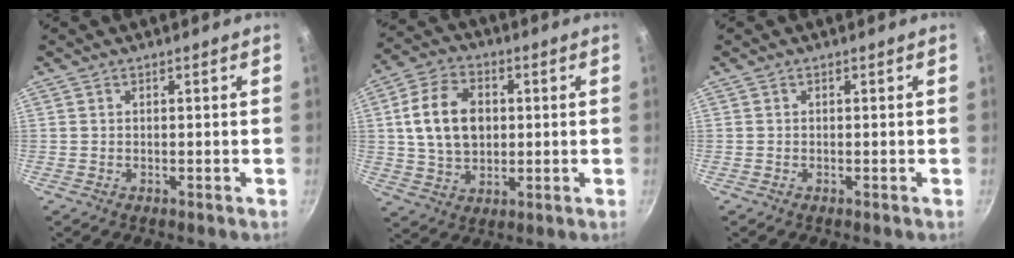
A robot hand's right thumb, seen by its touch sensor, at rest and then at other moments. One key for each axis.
{"total": 12.7, "fx": 1.6, "fy": 9.1, "fz": 8.8, "tx": -0.142, "ty": 0.008, "tz": 0.028}
{"total": 0.0}